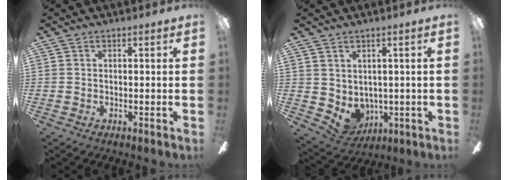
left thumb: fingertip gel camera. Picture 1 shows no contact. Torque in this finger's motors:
{"motor_torque": [0.56, 0.56, -0.15, 0.11, 0.05]}